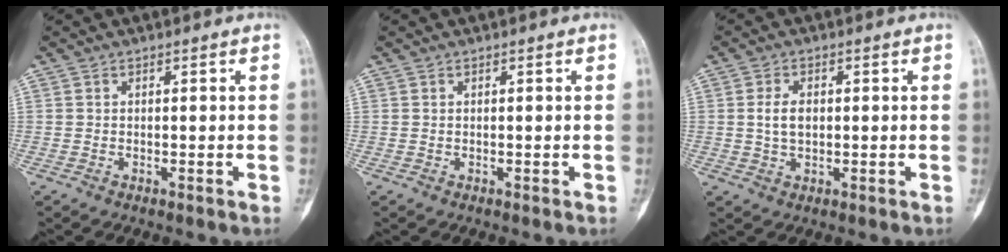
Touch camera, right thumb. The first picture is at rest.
{"total": 0.0}
{"total": 4.0, "force": [0.4, 2.5, 3.1], "torque": [-0.056, 0.002, 0.008]}